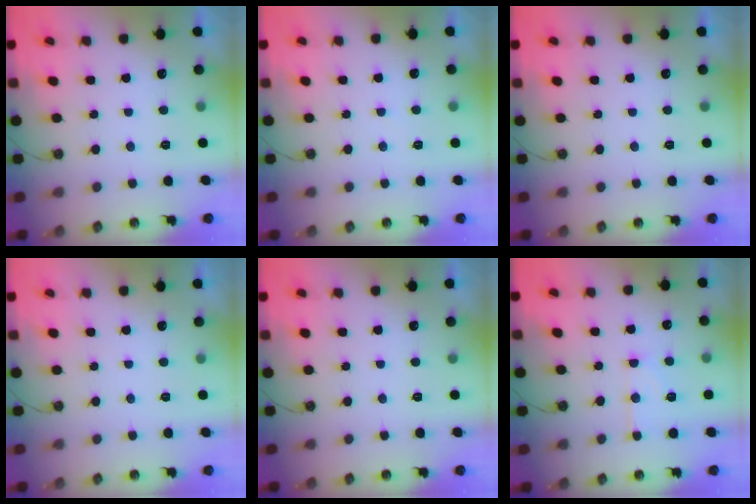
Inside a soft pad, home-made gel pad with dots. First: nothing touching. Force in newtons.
{"total": 2.8, "press": 2.7, "slide": 0.4}
{"total": 0.0}
{"total": 0.0}
{"total": 0.0}
{"total": 8.0, "press": 7.9, "slide": 0.6}